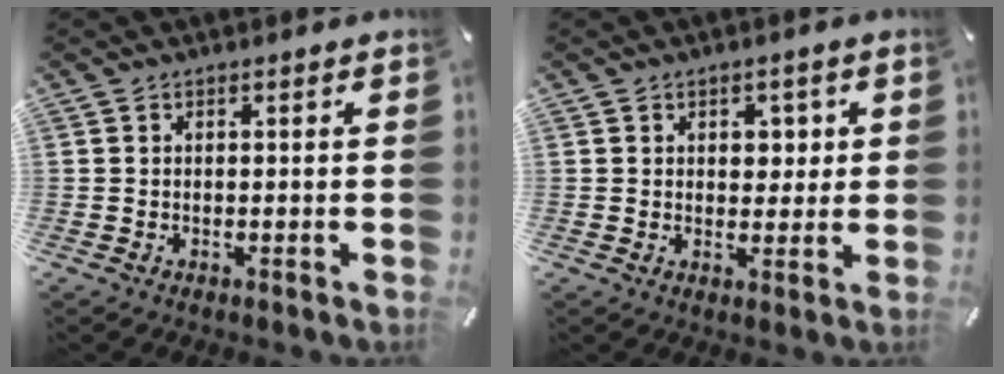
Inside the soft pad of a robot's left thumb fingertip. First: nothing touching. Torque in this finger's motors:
{"motor_torque": [0.58, 0.84, 0.26, -0.36, 0.00]}